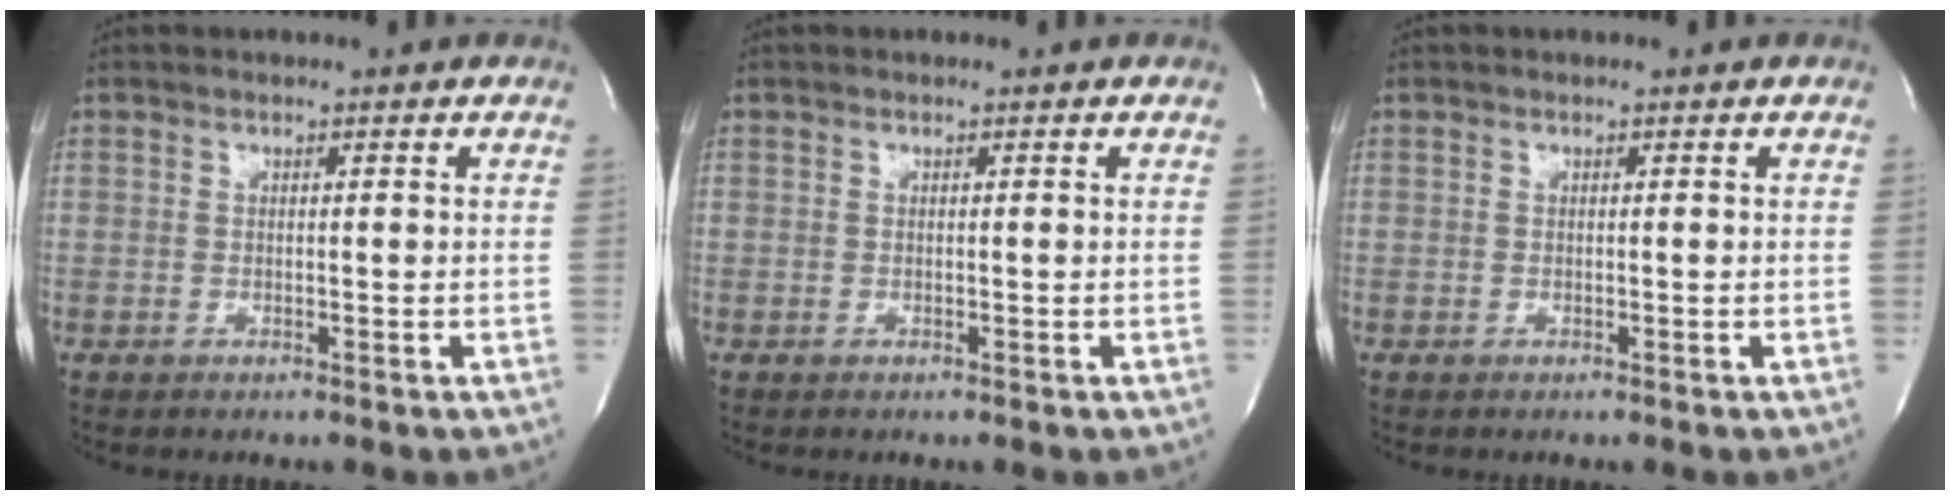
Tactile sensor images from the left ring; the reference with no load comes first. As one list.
[{"total": 0.0}, {"total": 0.0}]